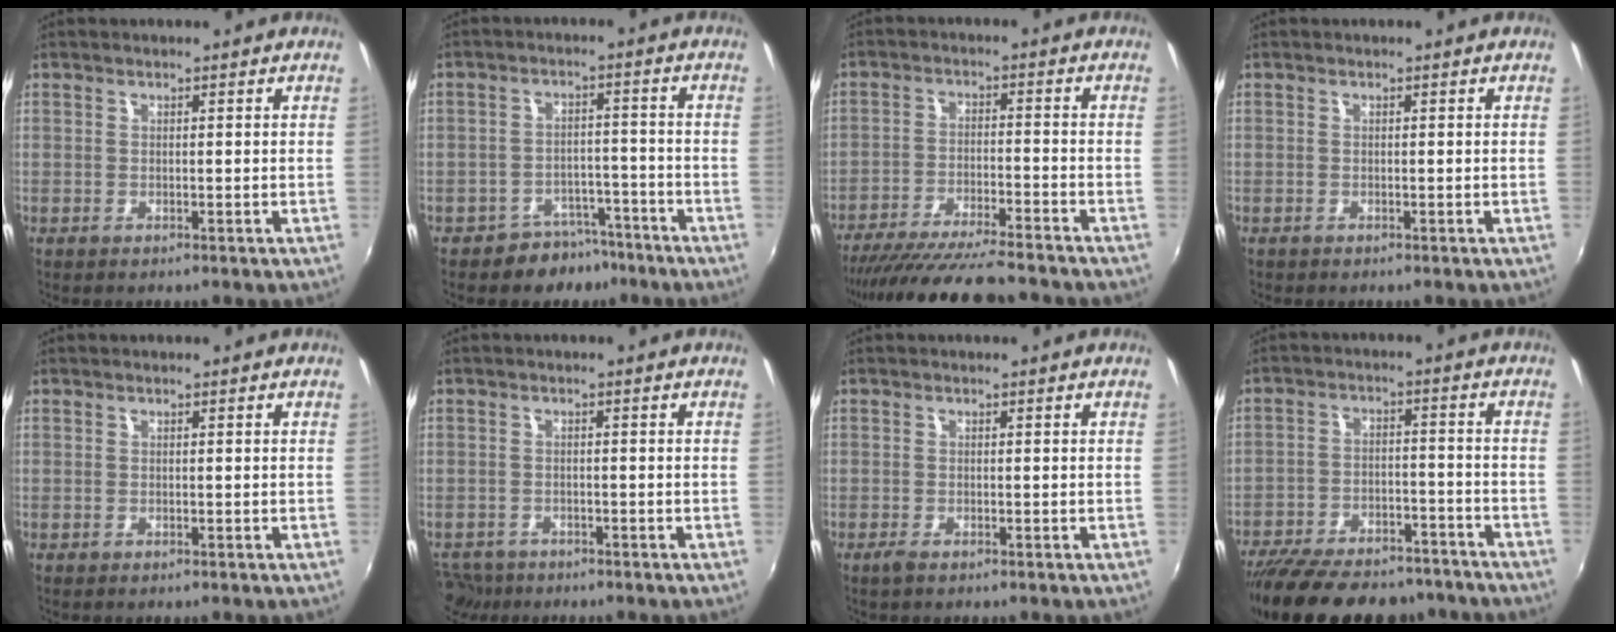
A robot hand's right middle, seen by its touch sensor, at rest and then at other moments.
{"total": 6.9, "force": [-5.3, 4.4, 0.7], "torque": [-0.015, 0.025, -0.069]}
{"total": 16.5, "force": [-14.7, 1.7, 7.4], "torque": [-0.151, -0.032, -0.233]}
{"total": 0.0}
{"total": 0.0}
{"total": 5.1, "force": [-4.2, 2.7, 1.1], "torque": [-0.041, -0.013, -0.072]}
{"total": 1.1, "force": [-0.8, 0.3, 0.7], "torque": [-0.014, -0.004, -0.016]}
{"total": 22.5, "force": [-18.7, 8.1, 9.5], "torque": [-0.199, -0.010, -0.260]}